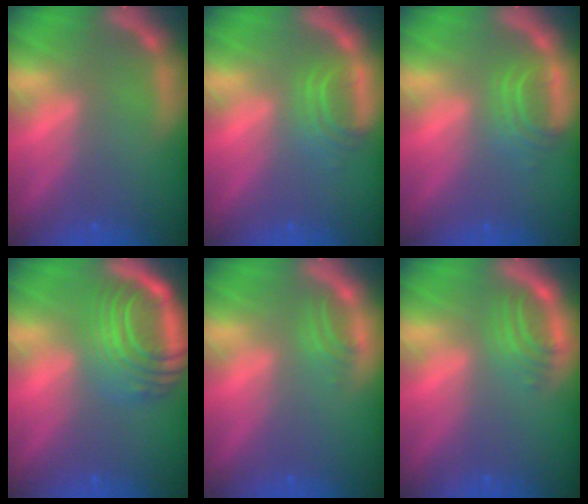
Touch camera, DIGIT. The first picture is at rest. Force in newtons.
{"total": 2.9}
{"total": 2.9}
{"total": 9.5}
{"total": 1.5}
{"total": 2.9}